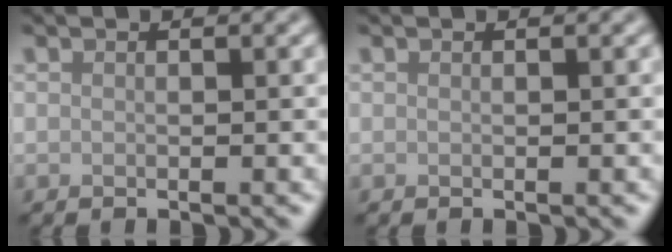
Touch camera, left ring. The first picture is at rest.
{"total": 0.0}